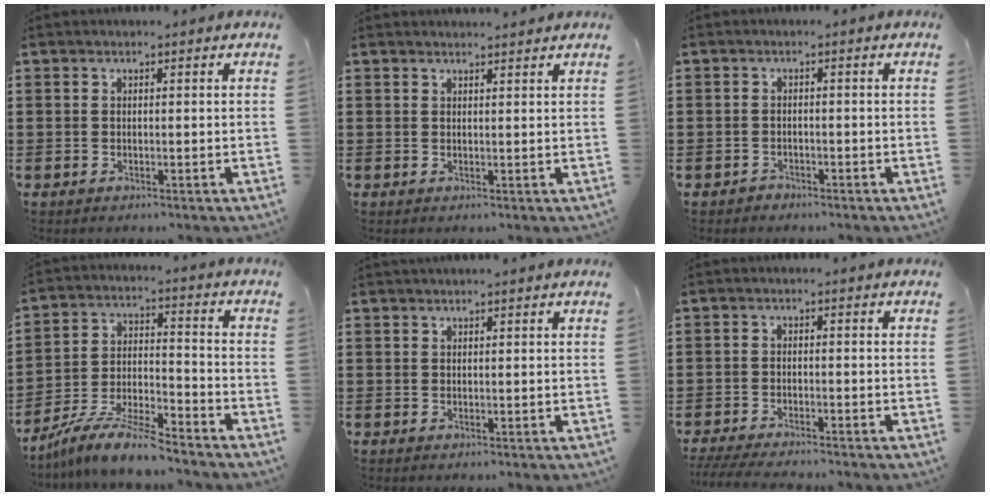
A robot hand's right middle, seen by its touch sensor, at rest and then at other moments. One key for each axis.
{"total": 1.2, "fx": 1.2, "fy": -0.2, "fz": 0.1, "tx": -0.004, "ty": -0.002, "tz": 0.022}
{"total": 1.3, "fx": -1.2, "fy": 0.6, "fz": -0.1, "tx": 0.000, "ty": 0.005, "tz": -0.028}
{"total": 8.7, "fx": -8.0, "fy": 0.6, "fz": 3.4, "tx": -0.067, "ty": 0.009, "tz": -0.156}
{"total": 0.5, "fx": 0.5, "fy": -0.1, "fz": 0.1, "tx": -0.003, "ty": 0.001, "tz": 0.009}
{"total": 3.4, "fx": -3.2, "fy": 0.1, "fz": 1.0, "tx": -0.030, "ty": -0.007, "tz": -0.069}